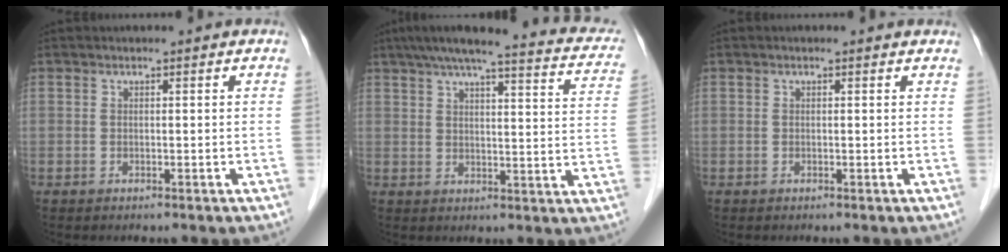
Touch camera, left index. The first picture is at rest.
{"total": 22.3, "force": [18.1, 3.6, 12.6], "torque": [-0.176, 0.020, 0.209]}
{"total": 0.7, "force": [0.6, 0.2, 0.2], "torque": [-0.008, 0.005, 0.006]}